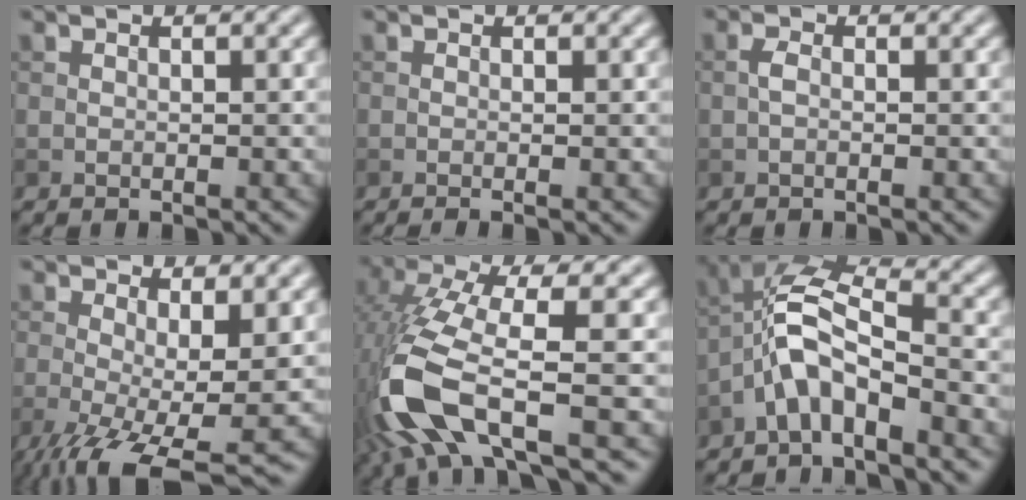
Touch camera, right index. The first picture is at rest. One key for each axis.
{"total": 1.1, "fx": -0.3, "fy": 0.3, "fz": 1.0, "tx": -0.013, "ty": -0.007, "tz": -0.008}
{"total": 1.0, "fx": -0.4, "fy": 0.4, "fz": 0.8, "tx": -0.018, "ty": 0.001, "tz": -0.010}
{"total": 8.5, "fx": -3.2, "fy": 2.4, "fz": 7.5, "tx": -0.141, "ty": -0.024, "tz": -0.050}
{"total": 10.4, "fx": -4.0, "fy": 3.4, "fz": 9.0, "tx": -0.207, "ty": -0.004, "tz": -0.083}
{"total": 5.7, "fx": -3.0, "fy": 2.0, "fz": 4.4, "tx": -0.091, "ty": 0.015, "tz": -0.068}